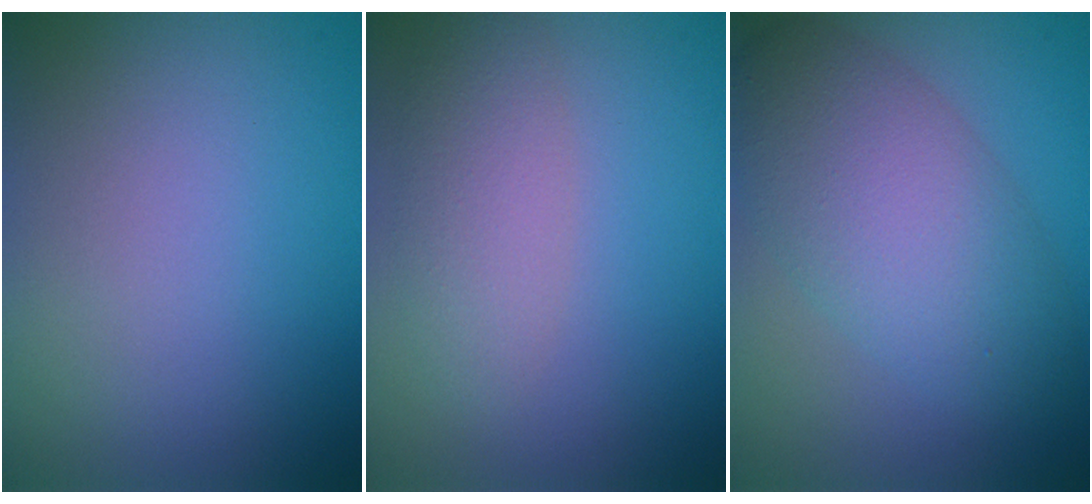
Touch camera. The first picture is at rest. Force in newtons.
{"total": 3.1, "press": 3.1, "slide": 0.1}
{"total": 7.3, "press": 7.3, "slide": 0.3}